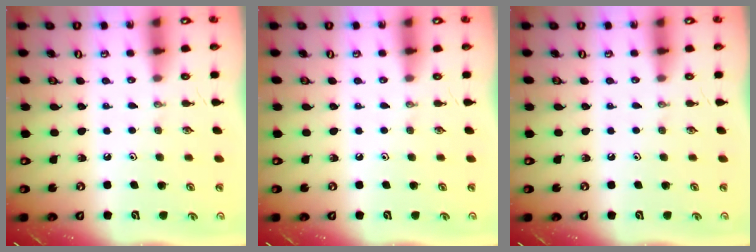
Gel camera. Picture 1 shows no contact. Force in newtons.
{"total": 0.0}
{"total": 0.0}